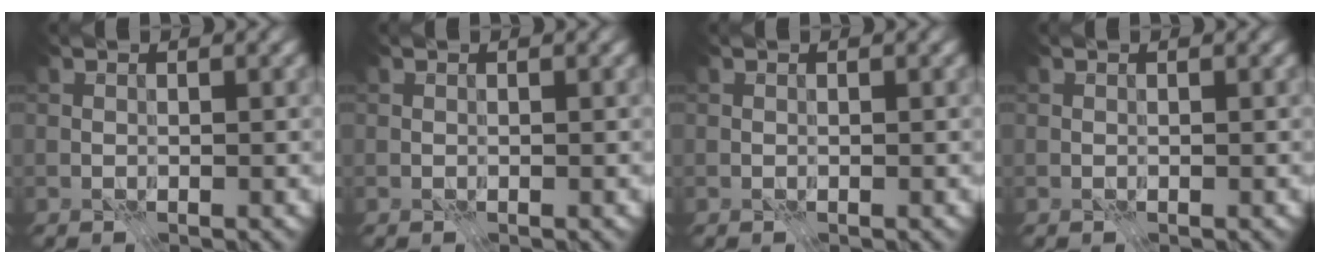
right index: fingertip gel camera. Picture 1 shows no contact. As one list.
[{"total": 0.0}, {"total": 0.0}, {"total": 0.0}]